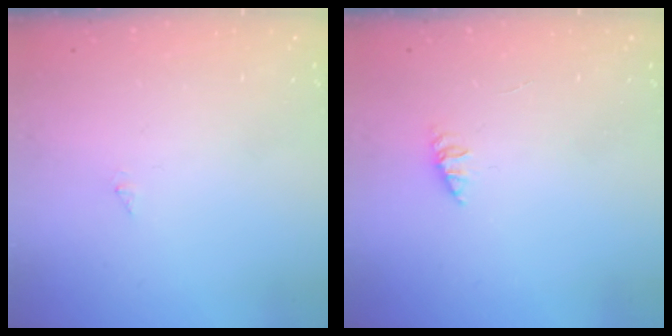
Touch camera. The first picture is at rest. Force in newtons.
{"total": 1.6, "press": 1.6, "slide": 0.4}